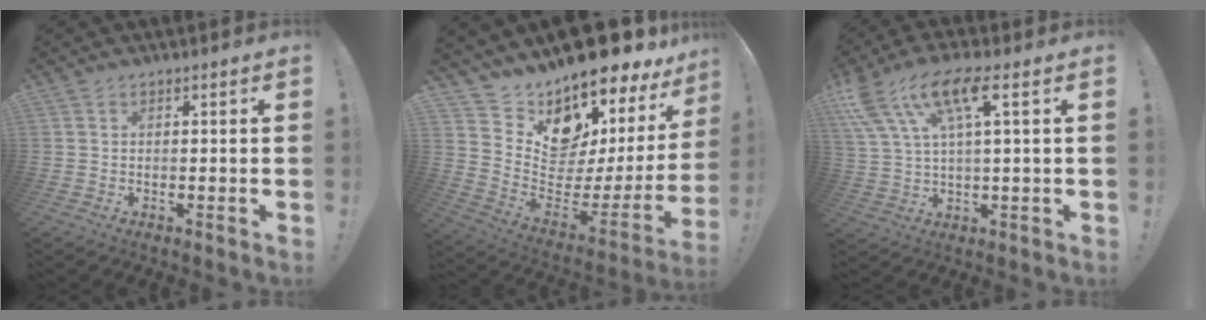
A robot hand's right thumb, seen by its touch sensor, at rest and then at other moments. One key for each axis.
{"total": 12.3, "fx": 10.6, "fy": 4.4, "fz": 4.3, "tx": -0.052, "ty": -0.126, "tz": 0.188}
{"total": 13.0, "fx": 5.8, "fy": 4.2, "fz": 10.8, "tx": -0.210, "ty": -0.009, "tz": 0.099}